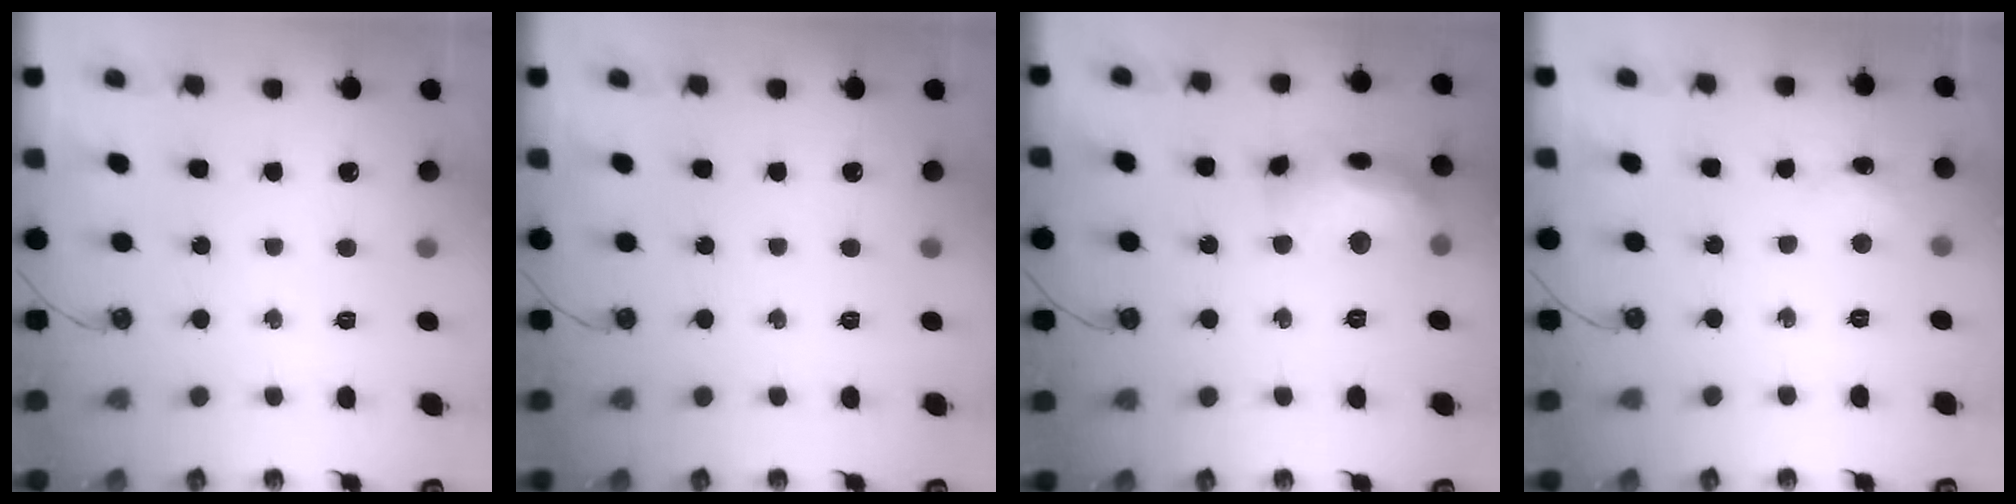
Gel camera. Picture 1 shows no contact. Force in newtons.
{"total": 0.0}
{"total": 18.6, "press": 18.5, "slide": 1.8}
{"total": 4.0, "press": 3.9, "slide": 0.8}